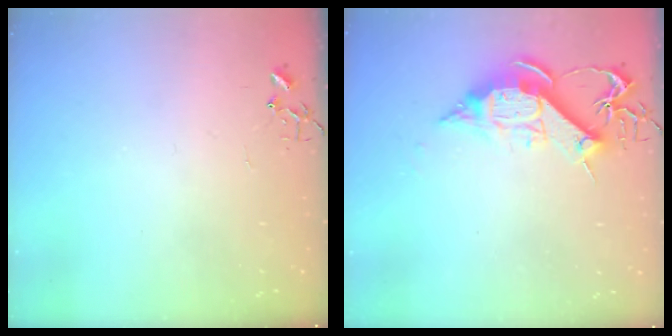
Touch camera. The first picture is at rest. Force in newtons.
{"total": 11.9, "press": 11.9, "slide": 0.7}